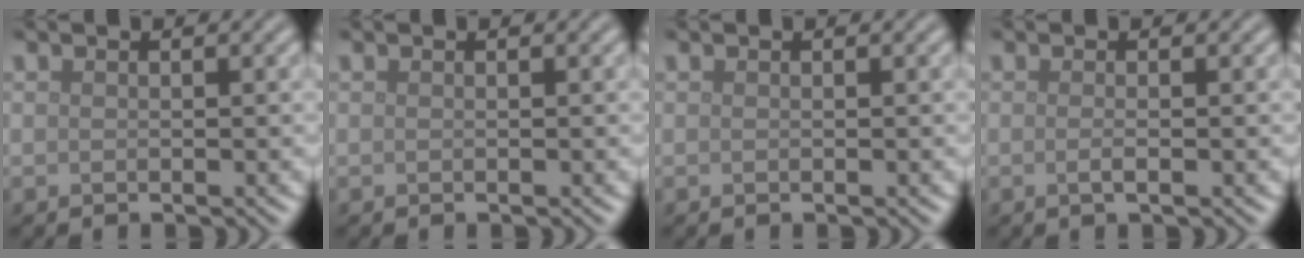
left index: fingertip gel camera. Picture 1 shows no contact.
{"total": 0.0}
{"total": 0.0}
{"total": 1.1, "force": [-0.2, 0.4, 1.0], "torque": [-0.015, -0.003, -0.006]}